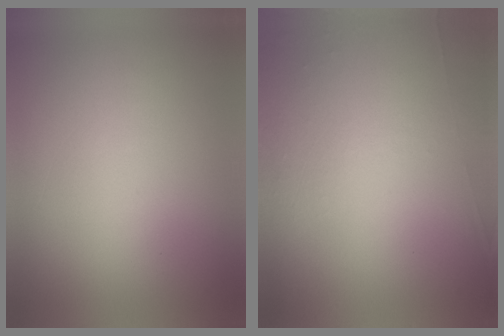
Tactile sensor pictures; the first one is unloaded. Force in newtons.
{"total": 5.9}